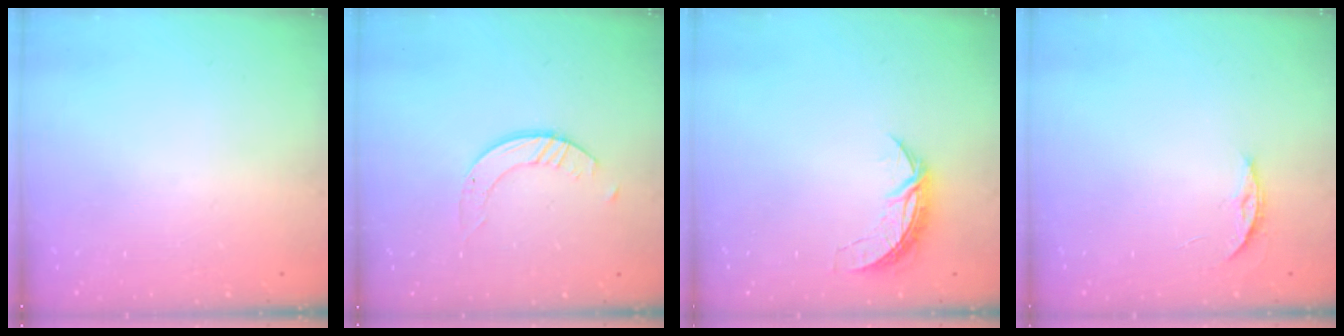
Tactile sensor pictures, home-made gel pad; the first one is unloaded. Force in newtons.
{"total": 2.6, "press": 2.5, "slide": 0.3}
{"total": 6.5, "press": 6.5, "slide": 0.4}
{"total": 3.5, "press": 3.5, "slide": 0.4}